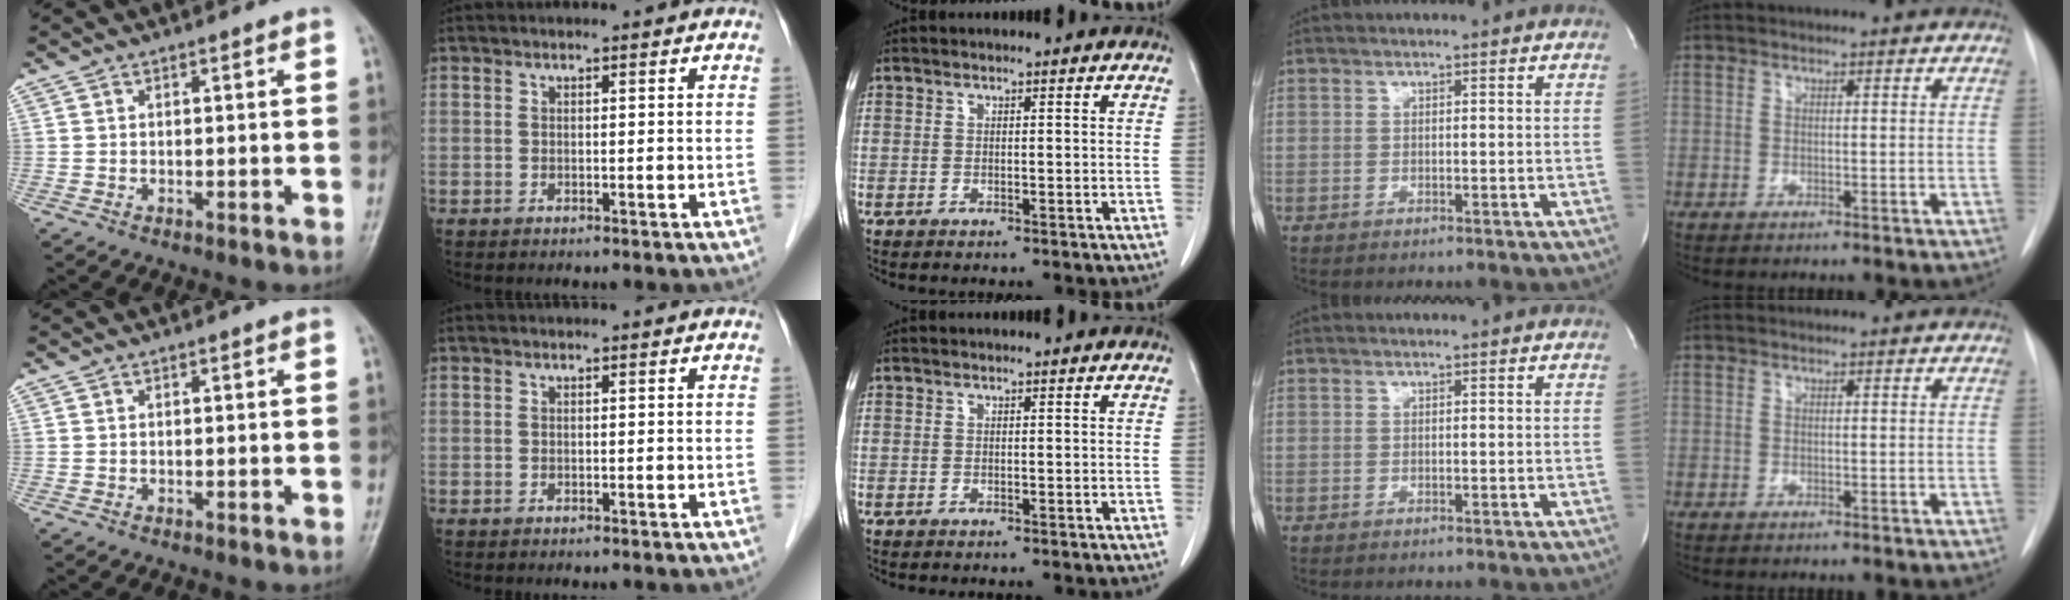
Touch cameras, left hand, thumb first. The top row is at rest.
{}